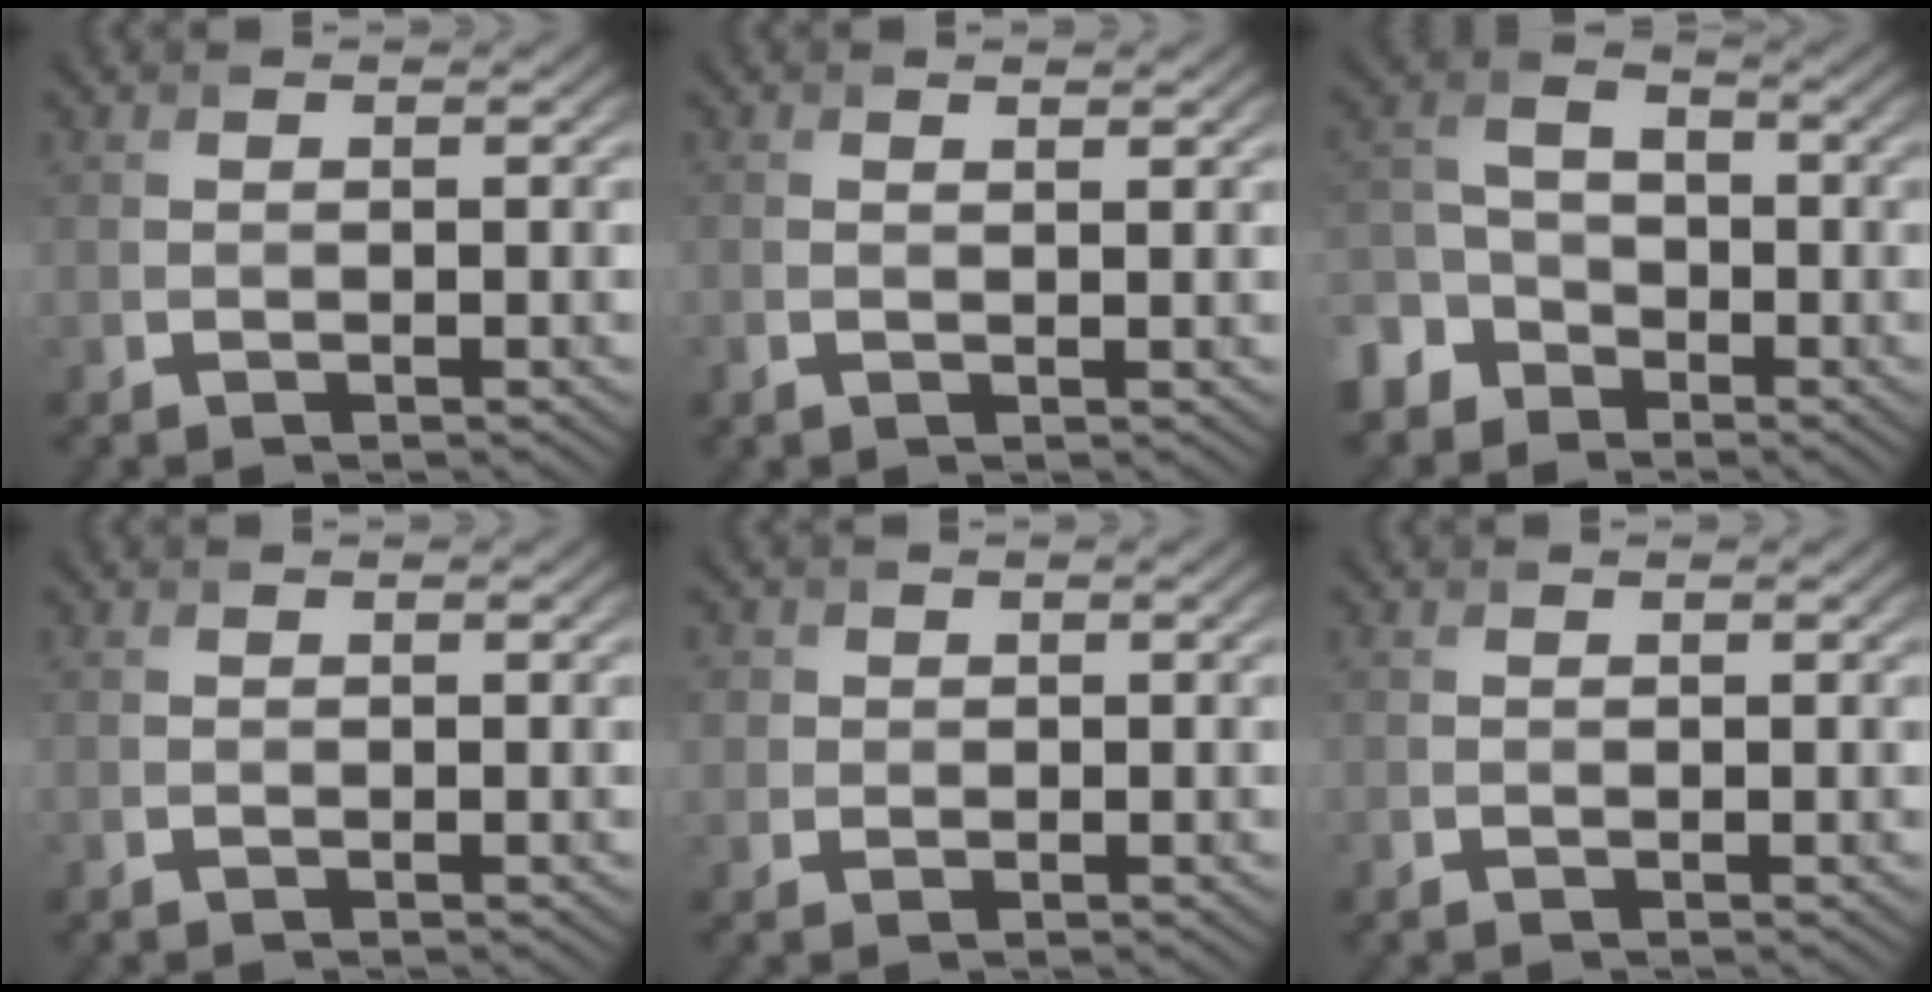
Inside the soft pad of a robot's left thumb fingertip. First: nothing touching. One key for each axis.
{"total": 1.0, "fx": 0.7, "fy": 0.2, "fz": 0.7, "tx": -0.017, "ty": 0.000, "tz": 0.012}
{"total": 7.7, "fx": -4.4, "fy": 5.4, "fz": 3.1, "tx": -0.083, "ty": -0.006, "tz": -0.110}
{"total": 0.0}
{"total": 2.1, "fx": 0.6, "fy": 2.0, "fz": 0.4, "tx": -0.015, "ty": -0.003, "tz": 0.015}
{"total": 0.0}